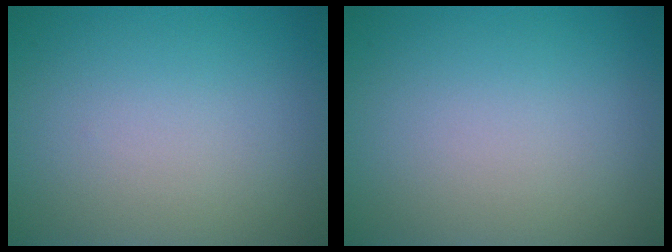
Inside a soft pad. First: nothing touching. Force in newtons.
{"total": 0.0}